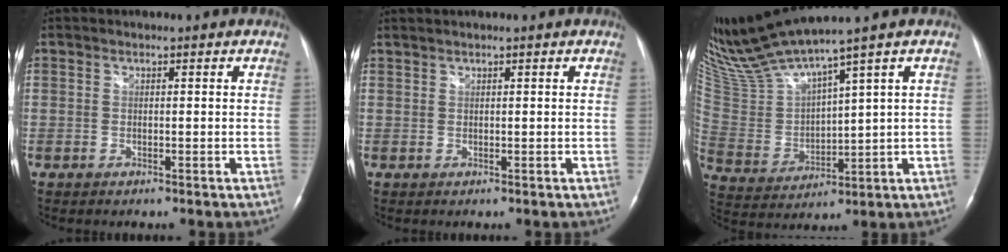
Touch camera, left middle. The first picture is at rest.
{"total": 1.0, "force": [0.9, -0.1, 0.4], "torque": [-0.010, 0.010, 0.022]}
{"total": 11.9, "force": [10.4, -1.4, 5.5], "torque": [-0.125, -0.007, 0.219]}